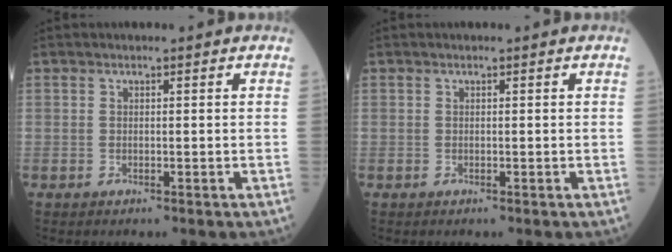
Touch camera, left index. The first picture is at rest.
{"total": 0.0}